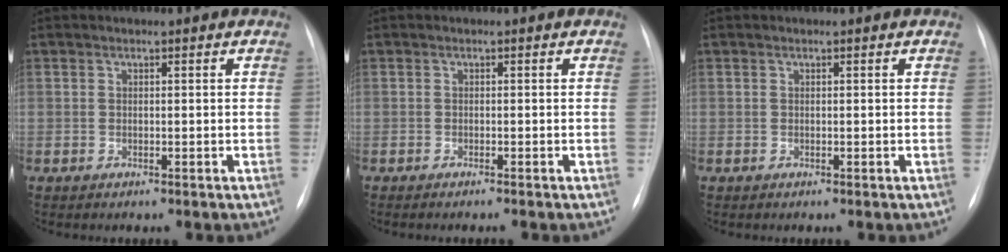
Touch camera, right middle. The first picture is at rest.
{"total": 1.5, "force": [-1.3, -0.1, 0.8], "torque": [-0.011, -0.001, -0.015]}
{"total": 0.0}